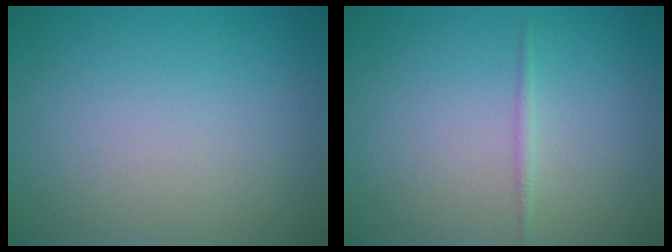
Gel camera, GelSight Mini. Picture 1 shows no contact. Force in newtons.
{"total": 0.7, "press": 0.7, "slide": 0.0}